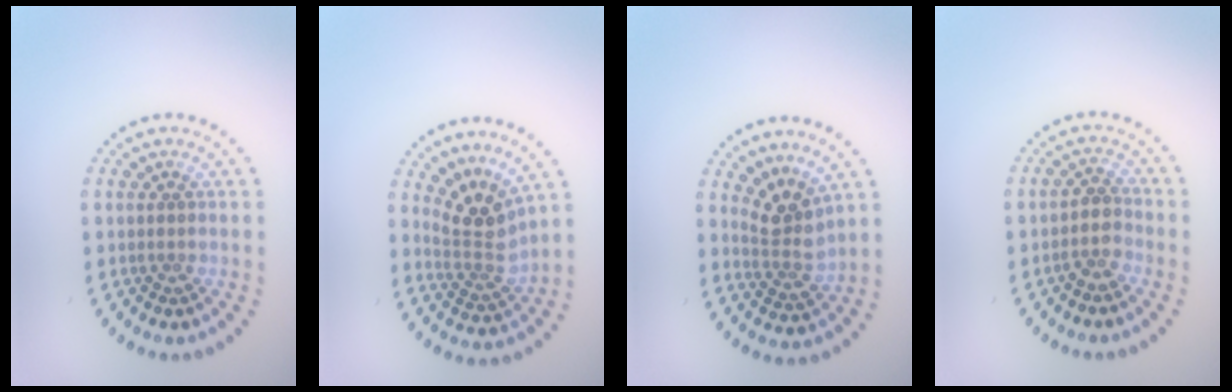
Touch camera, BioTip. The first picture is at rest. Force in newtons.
{"total": 3.6, "press": 2.5, "slide": 2.6}
{"total": 3.2, "press": 2.3, "slide": 2.2}
{"total": 1.9, "press": 1.6, "slide": 1.1}